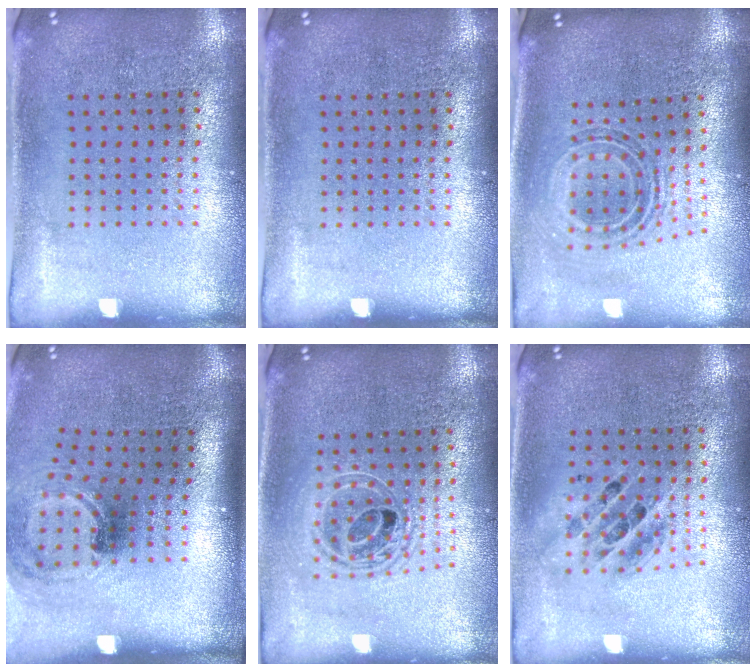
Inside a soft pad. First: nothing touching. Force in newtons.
{"total": 0.0}
{"total": 0.9, "press": 0.8, "slide": 0.4}
{"total": 1.5, "press": 1.2, "slide": 1.0}
{"total": 1.7, "press": 1.4, "slide": 1.0}
{"total": 1.3, "press": 1.1, "slide": 0.7}